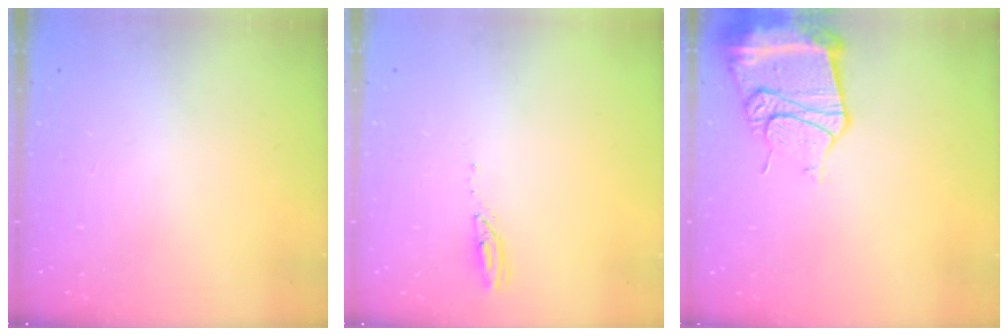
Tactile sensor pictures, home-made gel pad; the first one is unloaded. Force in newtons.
{"total": 3.0, "press": 3.0, "slide": 0.1}
{"total": 14.5, "press": 14.4, "slide": 1.7}